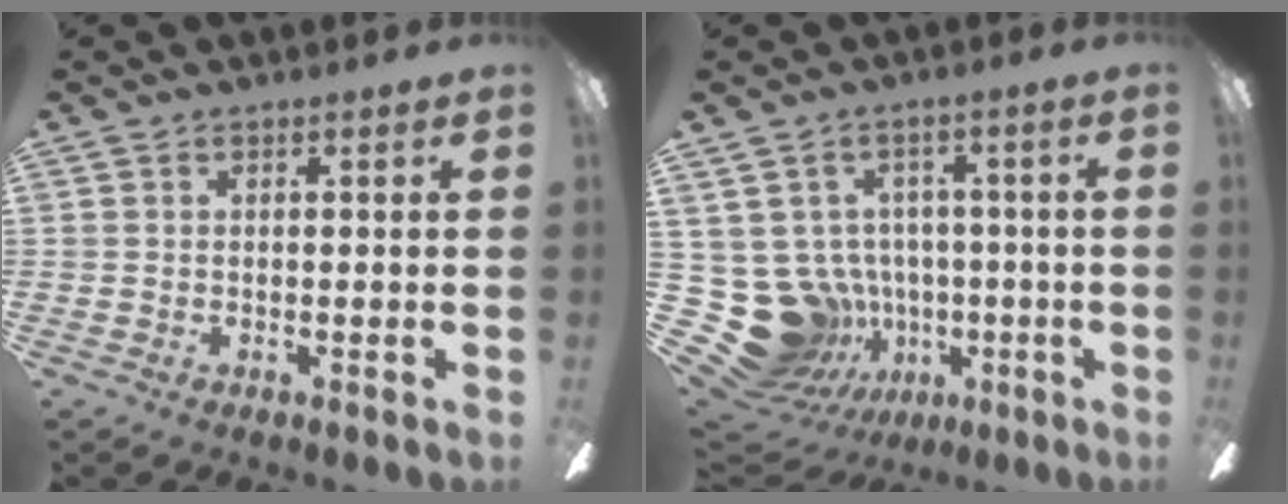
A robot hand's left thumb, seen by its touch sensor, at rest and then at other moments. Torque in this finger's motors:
{"motor_torque": [0.00, 0.13, -0.24, -0.02, 0.00]}